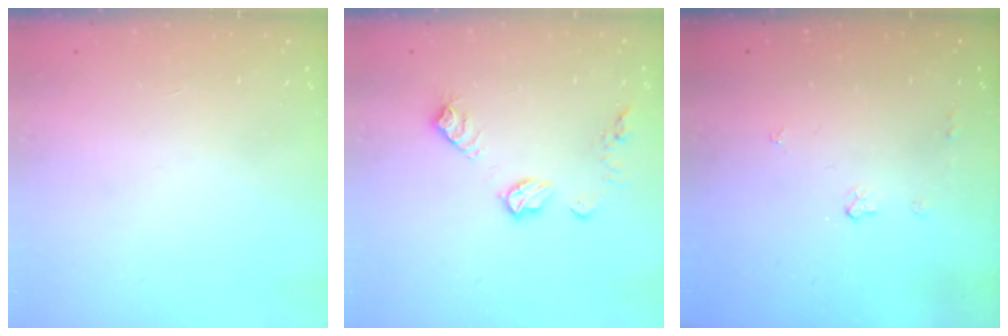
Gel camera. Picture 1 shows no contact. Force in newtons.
{"total": 9.8, "press": 9.8, "slide": 0.6}
{"total": 3.6, "press": 3.6, "slide": 0.1}